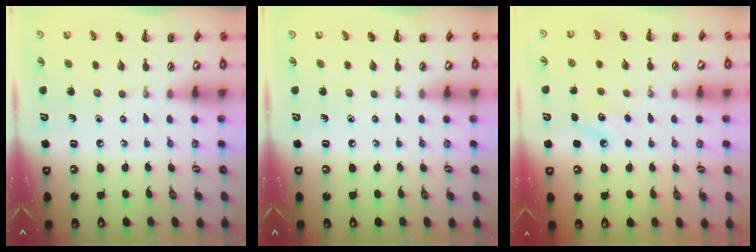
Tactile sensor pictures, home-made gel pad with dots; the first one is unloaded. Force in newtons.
{"total": 0.0}
{"total": 7.6, "press": 7.4, "slide": 1.7}